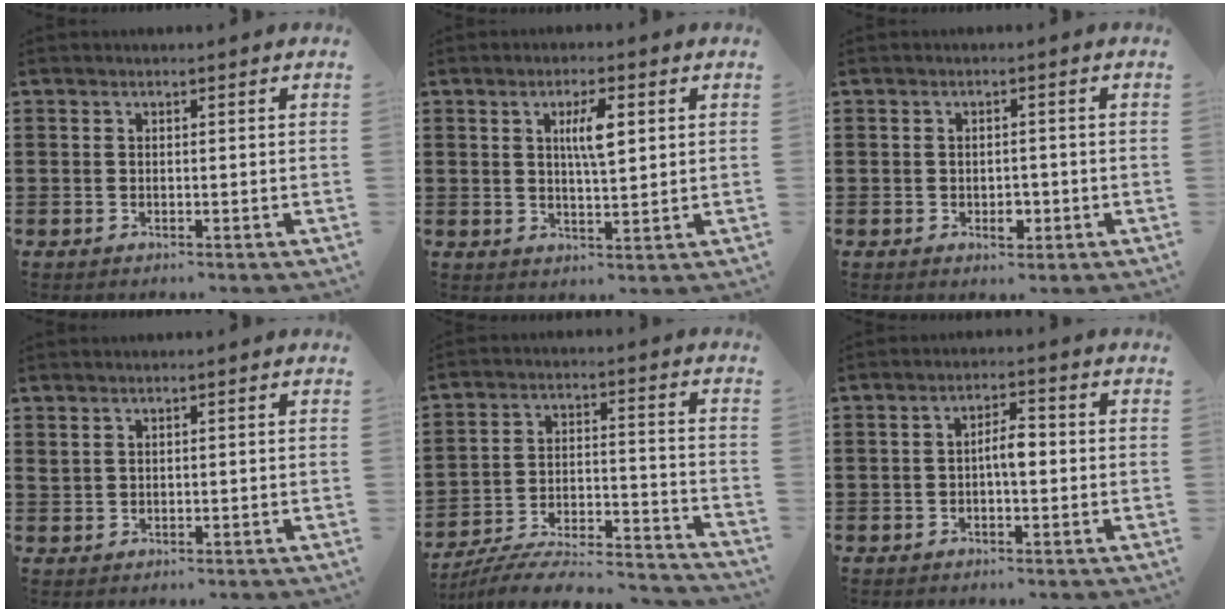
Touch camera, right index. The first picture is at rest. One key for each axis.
{"total": 5.0, "fx": 1.4, "fy": 1.3, "fz": 4.6, "tx": -0.087, "ty": 0.005, "tz": 0.018}
{"total": 2.8, "fx": -0.9, "fy": 1.6, "fz": 2.1, "tx": -0.038, "ty": 0.002, "tz": -0.015}
{"total": 0.9, "fx": 0.7, "fy": 0.4, "fz": 0.3, "tx": -0.008, "ty": 0.003, "tz": 0.013}
{"total": 7.1, "fx": -6.4, "fy": 1.0, "fz": 2.8, "tx": -0.050, "ty": 0.002, "tz": -0.127}
{"total": 3.3, "fx": -0.4, "fy": 1.0, "fz": 3.2, "tx": -0.058, "ty": 0.006, "tz": -0.009}